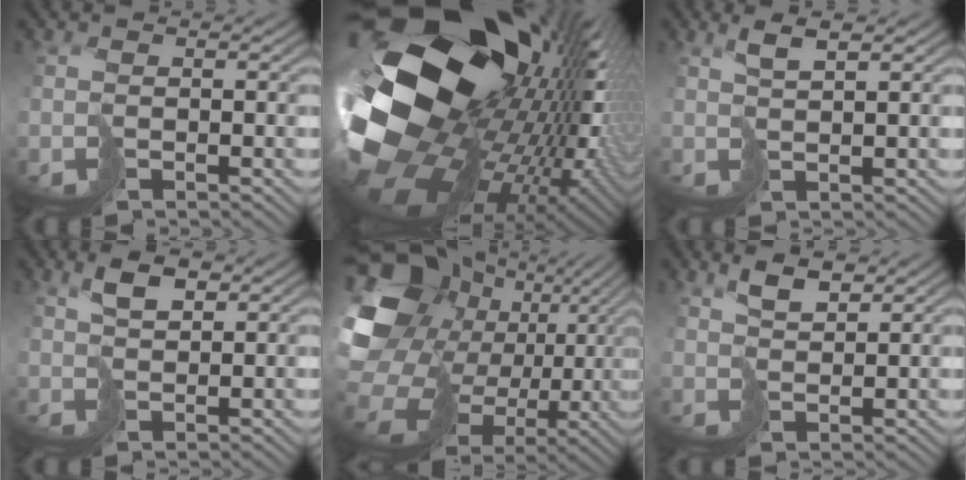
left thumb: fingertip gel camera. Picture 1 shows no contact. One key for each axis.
{"total": 22.6, "fx": 0.8, "fy": 15.7, "fz": 16.2, "tx": -0.309, "ty": -0.049, "tz": -0.011}
{"total": 3.0, "fx": 1.8, "fy": 0.5, "fz": 2.4, "tx": -0.051, "ty": 0.006, "tz": 0.035}
{"total": 3.7, "fx": 1.8, "fy": 1.7, "fz": 2.8, "tx": -0.060, "ty": 0.005, "tz": 0.031}
{"total": 21.0, "fx": 0.3, "fy": 16.7, "fz": 12.7, "tx": -0.325, "ty": -0.025, "tz": 0.024}
{"total": 3.7, "fx": 2.4, "fy": 1.3, "fz": 2.5, "tx": -0.057, "ty": 0.005, "tz": 0.046}